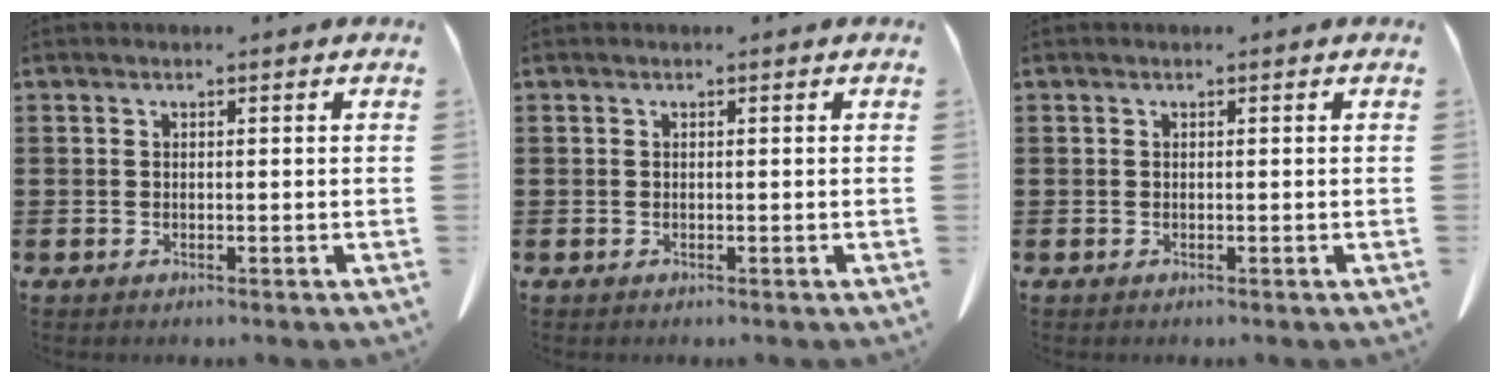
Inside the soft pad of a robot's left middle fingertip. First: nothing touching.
{"total": 0.0}
{"total": 0.0}